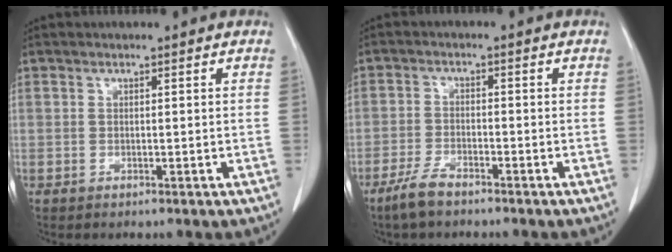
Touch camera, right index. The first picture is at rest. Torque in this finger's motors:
{"motor_torque": [0.15, -0.19, 0.11, 0.04]}